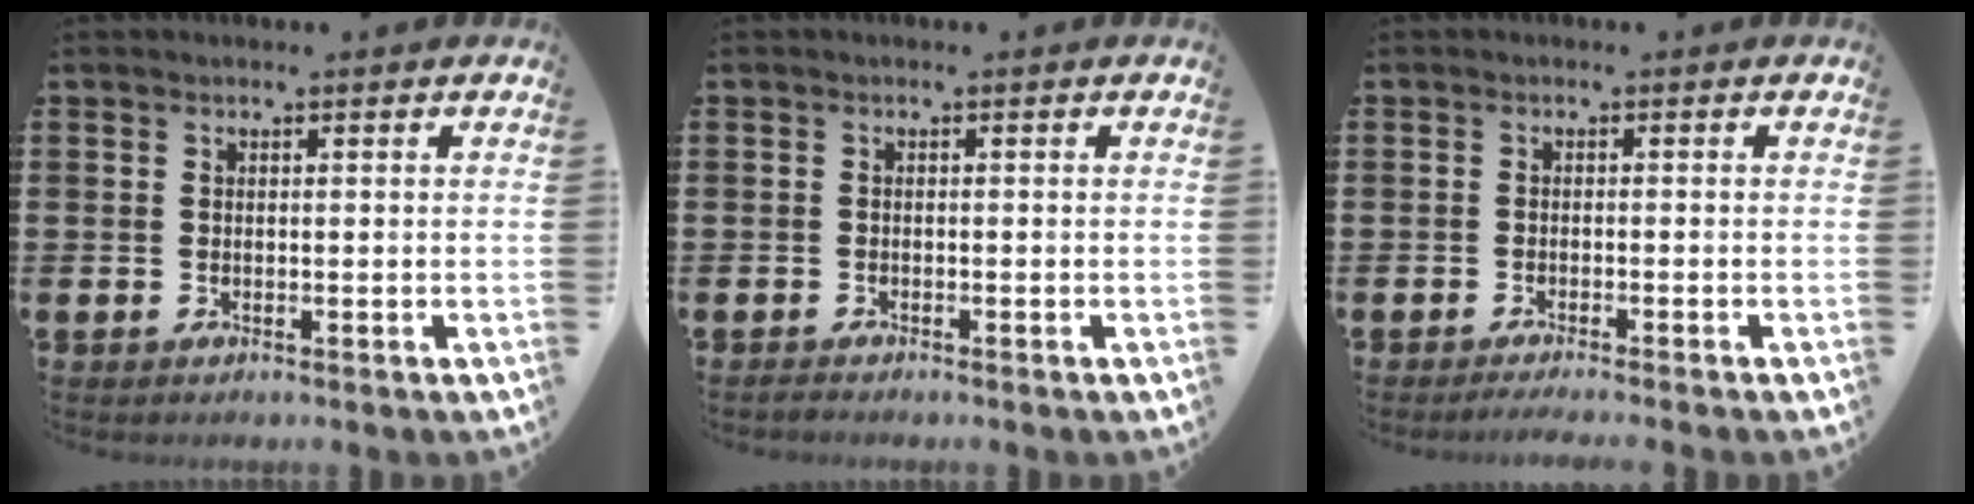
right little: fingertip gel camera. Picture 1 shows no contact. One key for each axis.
{"total": 0.6, "fx": -0.5, "fy": 0.1, "fz": 0.2, "tx": -0.005, "ty": -0.002, "tz": -0.011}
{"total": 1.0, "fx": -0.9, "fy": -0.1, "fz": 0.4, "tx": -0.006, "ty": -0.002, "tz": -0.017}